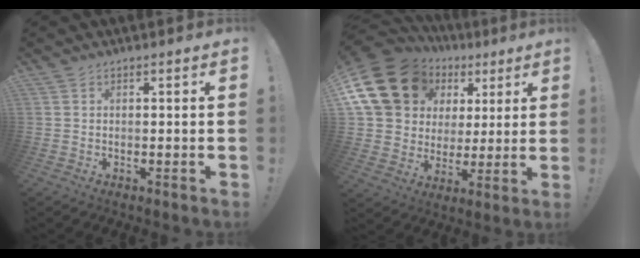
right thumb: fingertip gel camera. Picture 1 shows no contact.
{"total": 20.5, "force": [8.6, 15.9, 9.8], "torque": [-0.164, -0.039, 0.187]}